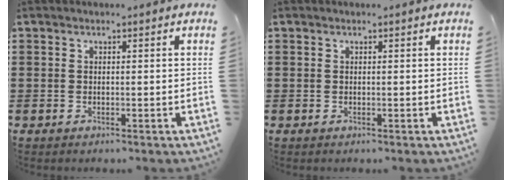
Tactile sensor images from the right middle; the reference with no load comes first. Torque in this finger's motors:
{"motor_torque": [-1.73, -0.40, 0.26, -0.01]}